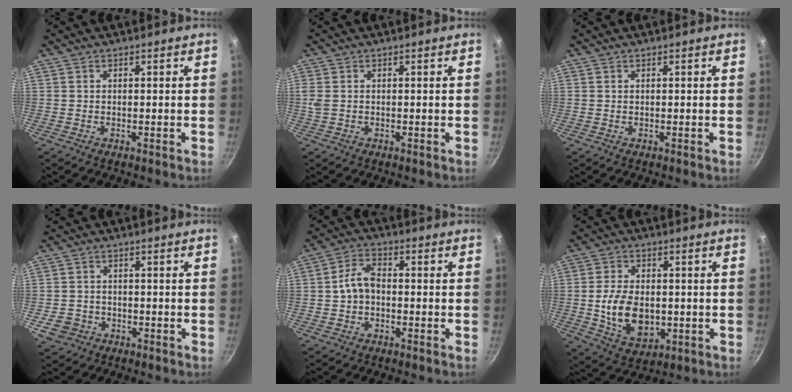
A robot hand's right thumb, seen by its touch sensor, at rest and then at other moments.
{"total": 1.6, "force": [0.2, 1.0, 1.2], "torque": [-0.026, 0.000, 0.005]}
{"total": 0.0}
{"total": 4.7, "force": [-1.7, 4.0, 1.6], "torque": [-0.025, 0.018, -0.022]}
{"total": 5.5, "force": [-0.6, 3.7, 4.0], "torque": [-0.067, 0.025, -0.017]}
{"total": 11.7, "force": [-1.0, 7.7, 8.8], "torque": [-0.146, -0.003, -0.009]}